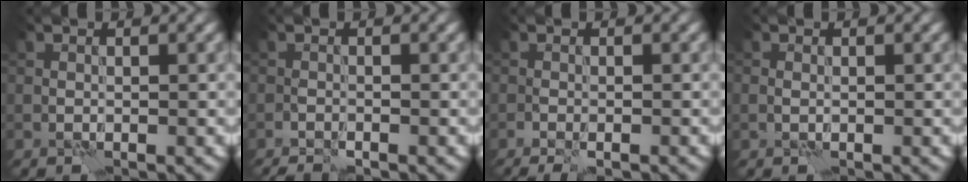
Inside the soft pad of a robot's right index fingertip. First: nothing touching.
{"total": 1.0, "force": [-0.9, -0.1, 0.4], "torque": [-0.013, -0.001, -0.020]}
{"total": 2.0, "force": [-1.5, 0.3, 1.3], "torque": [-0.028, 0.000, -0.023]}
{"total": 0.6, "force": [-0.1, 0.5, 0.4], "torque": [-0.009, 0.000, -0.001]}